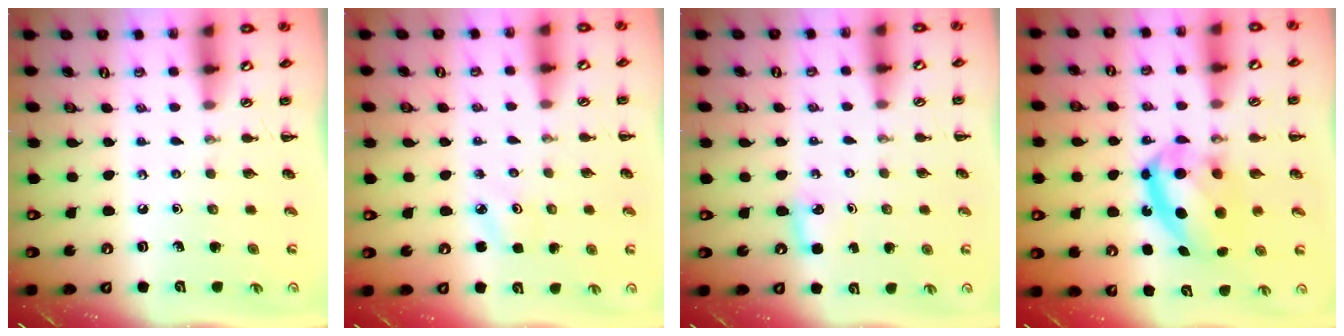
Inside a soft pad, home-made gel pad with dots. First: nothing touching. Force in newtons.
{"total": 2.3, "press": 2.2, "slide": 0.6}
{"total": 3.1, "press": 2.9, "slide": 1.1}
{"total": 12.4, "press": 12.1, "slide": 2.8}